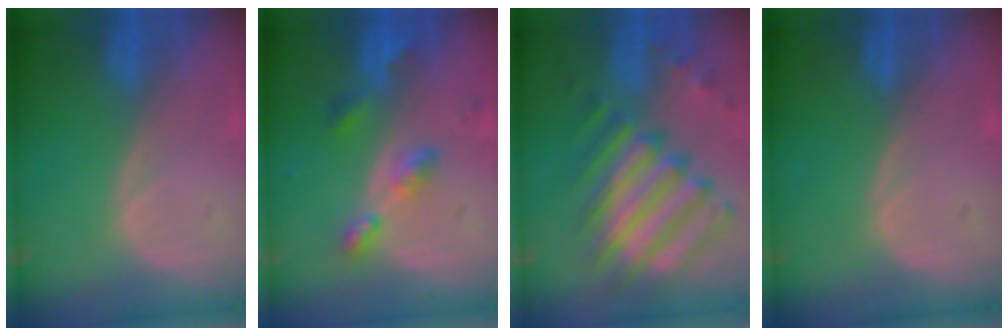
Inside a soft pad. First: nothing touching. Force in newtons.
{"total": 5.3, "press": 4.8, "slide": 2.2}
{"total": 11.9, "press": 10.4, "slide": 5.7}
{"total": 0.0}